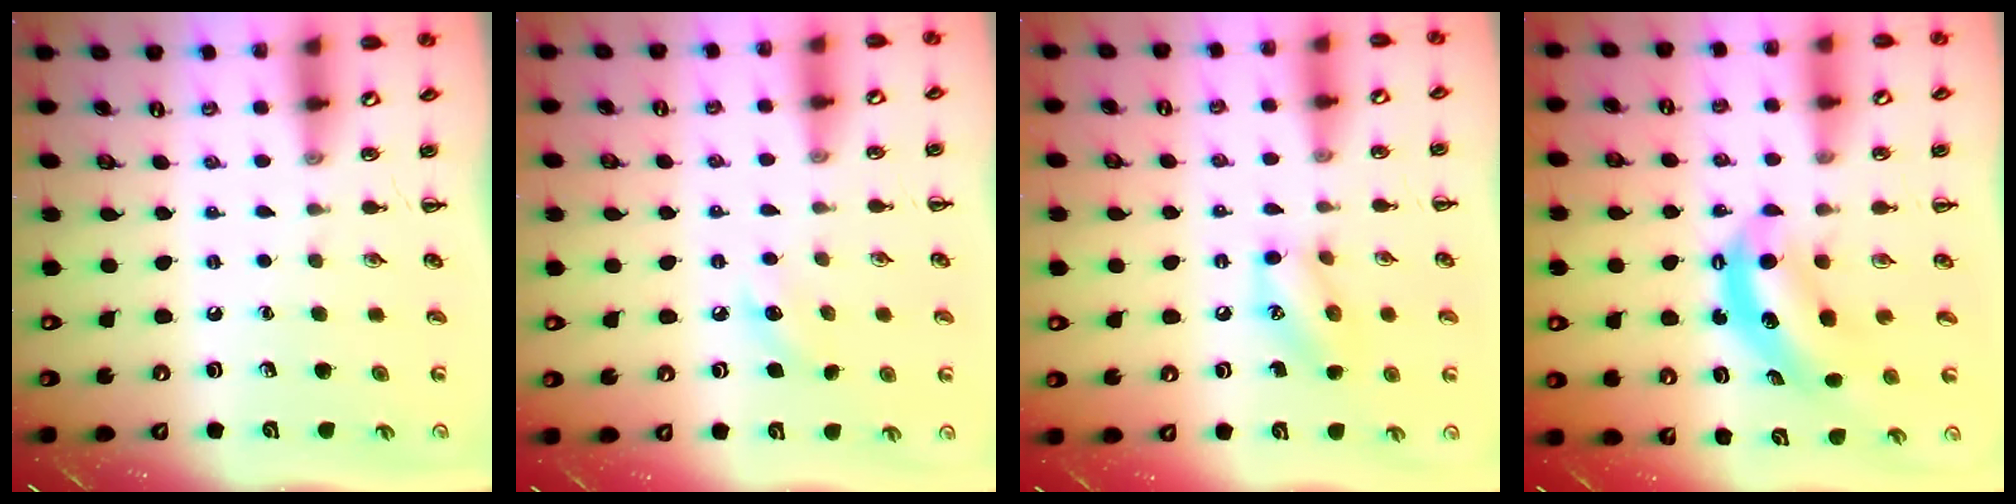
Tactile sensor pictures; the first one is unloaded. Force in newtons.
{"total": 6.1, "press": 5.9, "slide": 1.2}
{"total": 10.3, "press": 10.2, "slide": 1.5}
{"total": 5.7, "press": 5.7, "slide": 0.5}